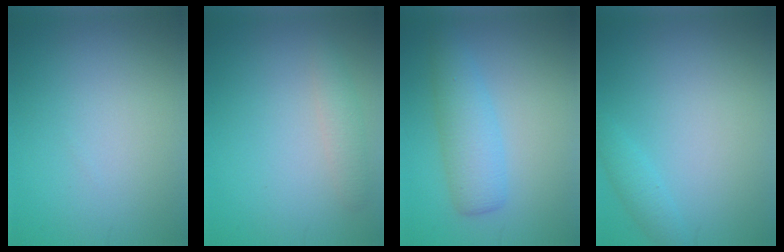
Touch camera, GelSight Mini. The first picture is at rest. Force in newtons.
{"total": 1.7, "press": 1.7, "slide": 0.0}
{"total": 4.0, "press": 4.0, "slide": 0.1}
{"total": 1.3, "press": 1.3, "slide": 0.1}